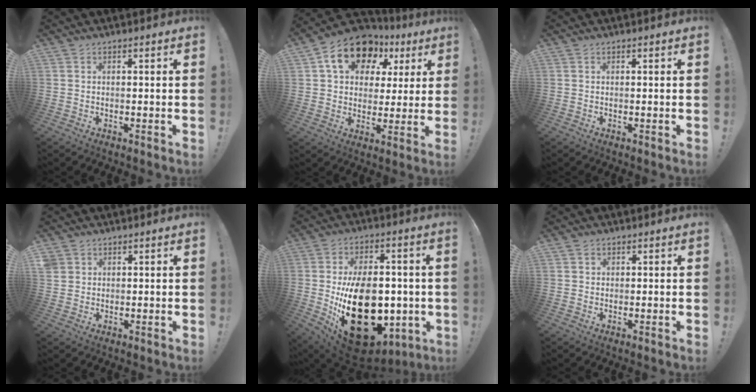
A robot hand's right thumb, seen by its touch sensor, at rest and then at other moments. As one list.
[{"total": 16.2, "force": [8.1, 11.0, 8.5], "torque": [-0.138, -0.035, 0.148]}, {"total": 0.0}, {"total": 2.5, "force": [1.4, 2.0, 0.5], "torque": [-0.009, -0.003, 0.029]}, {"total": 28.3, "force": [-4.3, 17.9, 21.5], "torque": [-0.343, 0.010, -0.041]}, {"total": 1.2, "force": [0.7, 1.0, 0.1], "torque": [0.005, -0.002, 0.011]}]